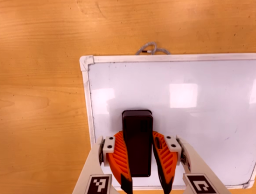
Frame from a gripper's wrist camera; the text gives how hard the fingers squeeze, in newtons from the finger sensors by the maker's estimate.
{"total": 11.7, "left": 11.5, "right": 11.8}